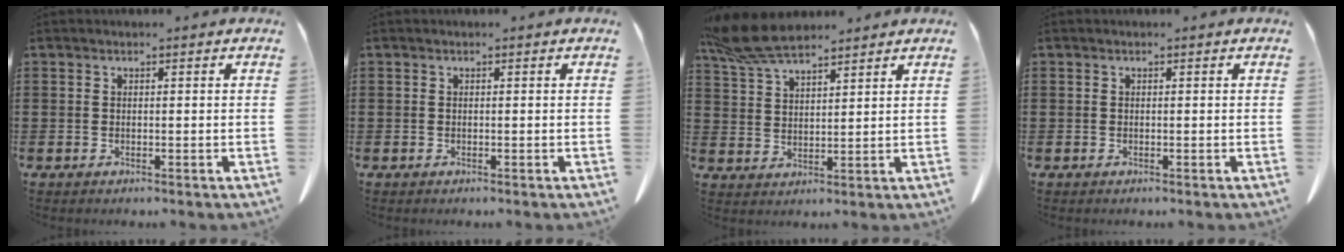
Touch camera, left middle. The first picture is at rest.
{"total": 0.0}
{"total": 8.1, "force": [6.8, 1.9, 4.0], "torque": [-0.099, -0.012, 0.130]}
{"total": 0.0}